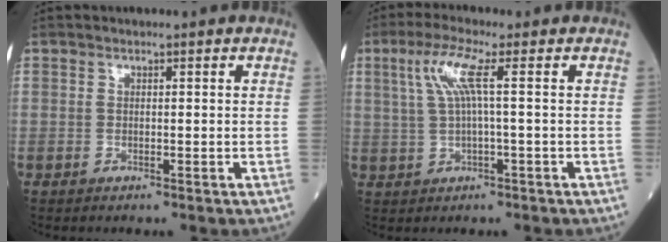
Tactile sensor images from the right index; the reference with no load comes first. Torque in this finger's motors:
{"motor_torque": [0.13, 0.01, 0.38, 0.12]}